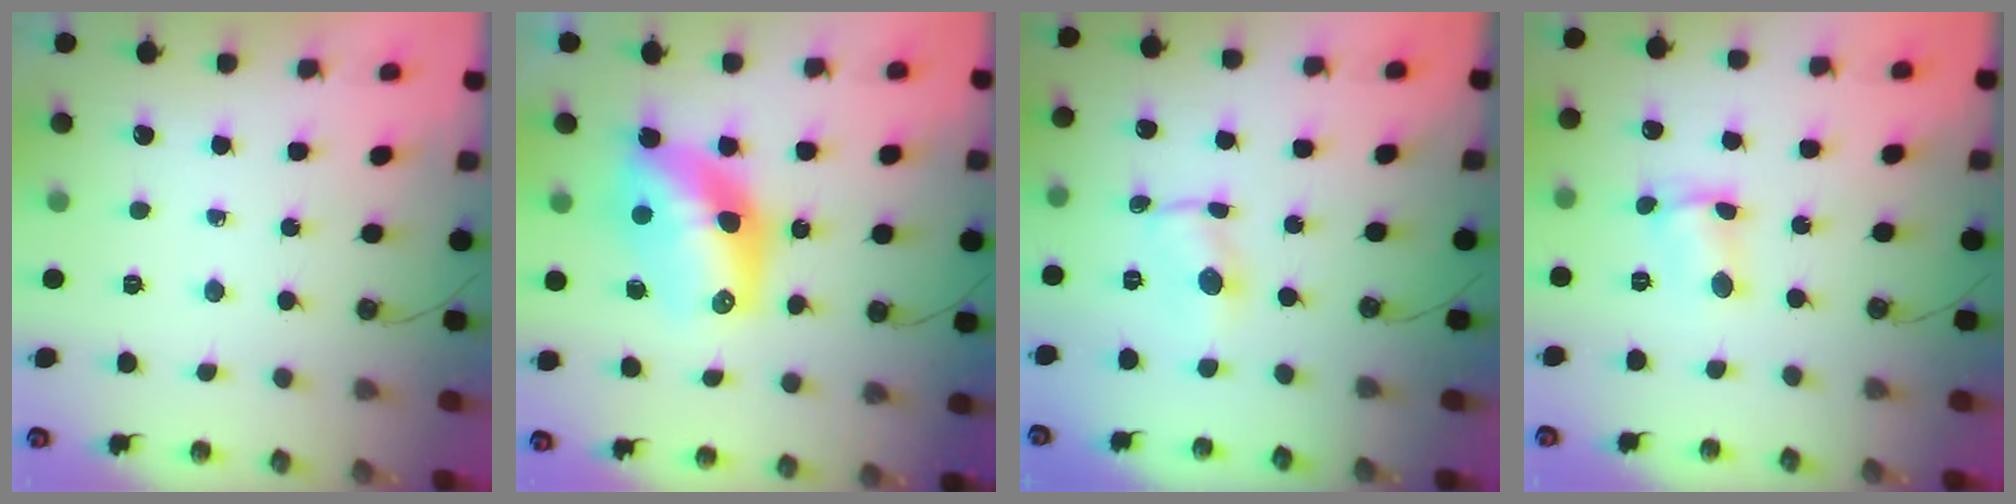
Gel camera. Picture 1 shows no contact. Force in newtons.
{"total": 13.5, "press": 13.5, "slide": 1.0}
{"total": 1.1, "press": 1.1, "slide": 0.2}
{"total": 3.1, "press": 3.1, "slide": 0.2}